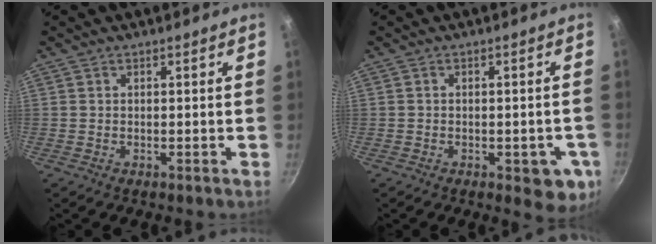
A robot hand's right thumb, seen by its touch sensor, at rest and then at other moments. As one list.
[{"total": 7.5, "force": [-2.5, 3.5, 6.2], "torque": [-0.041, 0.008, -0.028]}]